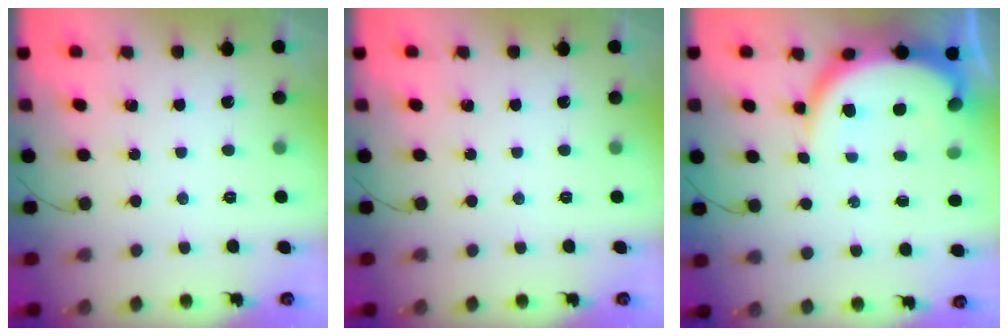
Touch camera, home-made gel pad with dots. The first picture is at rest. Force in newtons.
{"total": 0.0}
{"total": 10.4, "press": 10.3, "slide": 1.0}